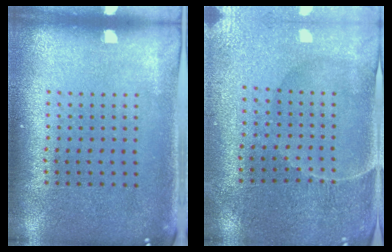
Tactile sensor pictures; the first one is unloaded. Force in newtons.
{"total": 0.7, "press": 0.6, "slide": 0.4}